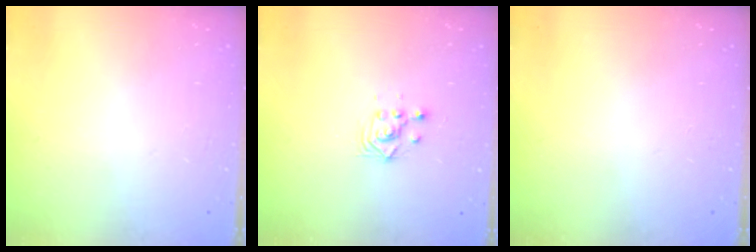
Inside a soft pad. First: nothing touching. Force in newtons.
{"total": 2.8, "press": 2.8, "slide": 0.2}
{"total": 0.0}